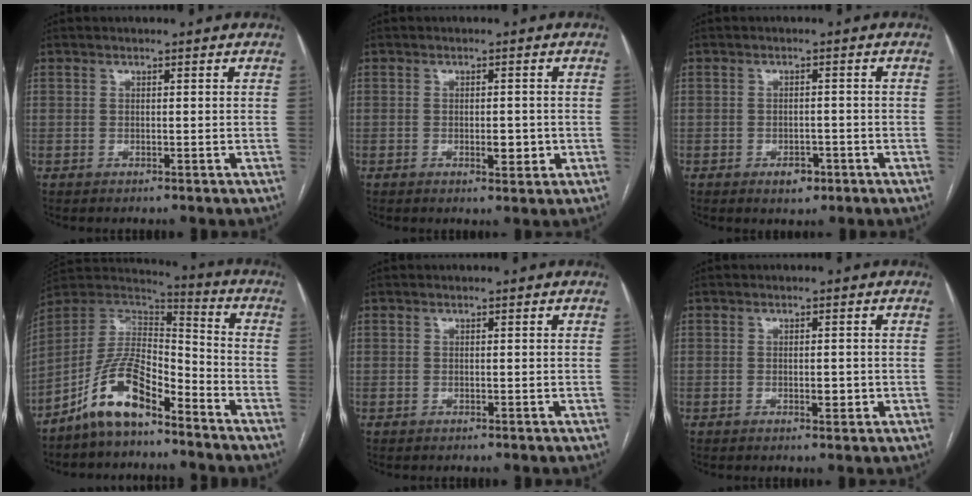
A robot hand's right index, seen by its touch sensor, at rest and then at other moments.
{"total": 2.4, "force": [-0.5, 1.1, 2.1], "torque": [-0.031, 0.000, -0.004]}
{"total": 3.0, "force": [-1.7, 1.7, 1.8], "torque": [-0.022, 0.004, -0.016]}
{"total": 12.0, "force": [-8.1, 4.1, 7.8], "torque": [-0.159, 0.025, -0.155]}
{"total": 0.0}
{"total": 1.5, "force": [-0.3, 0.7, 1.2], "torque": [-0.018, 0.000, -0.001]}